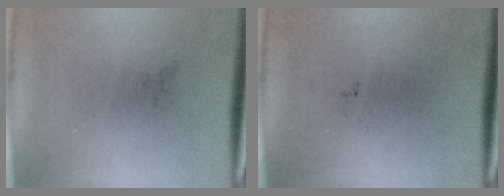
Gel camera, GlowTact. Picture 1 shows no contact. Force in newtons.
{"total": 0.0}